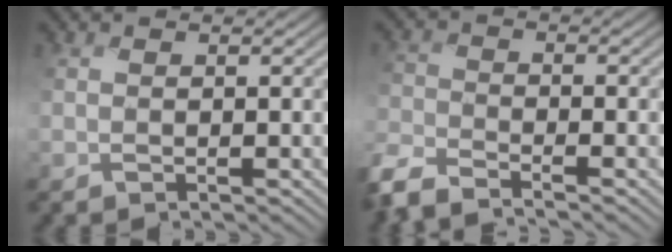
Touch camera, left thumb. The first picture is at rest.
{"total": 5.9, "force": [-5.3, 1.2, 2.4], "torque": [-0.063, -0.015, -0.116]}